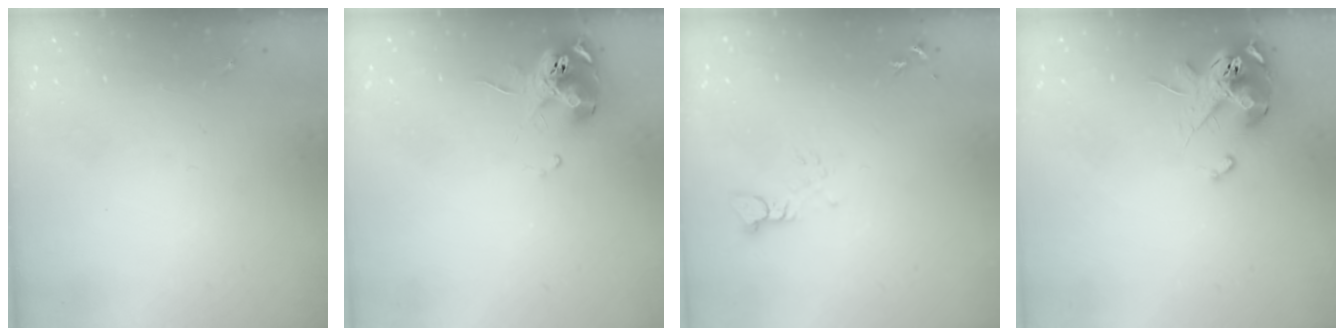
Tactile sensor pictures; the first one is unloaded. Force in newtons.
{"total": 13.5, "press": 13.5, "slide": 1.2}
{"total": 3.3, "press": 3.3, "slide": 0.4}
{"total": 14.1, "press": 14.0, "slide": 1.7}